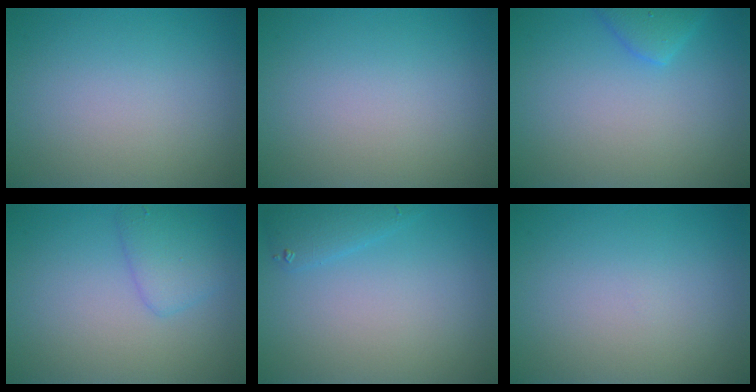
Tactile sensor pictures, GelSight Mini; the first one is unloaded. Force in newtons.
{"total": 0.0}
{"total": 2.1, "press": 2.1, "slide": 0.1}
{"total": 2.4, "press": 2.4, "slide": 0.1}
{"total": 1.7, "press": 1.7, "slide": 0.2}
{"total": 0.0}